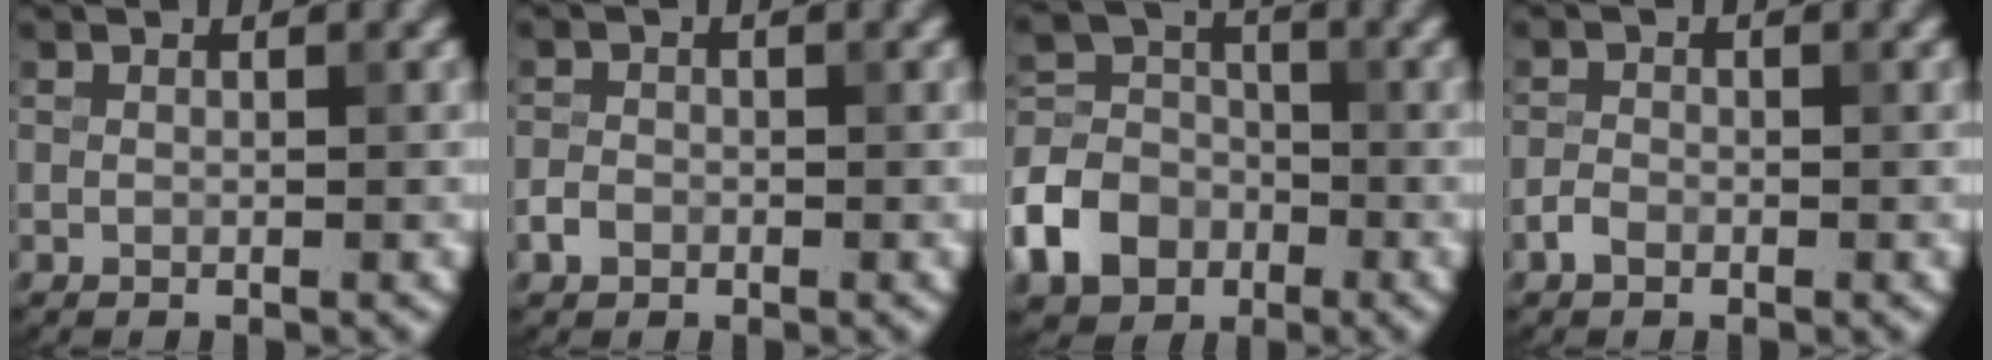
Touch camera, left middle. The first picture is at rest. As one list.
[{"total": 1.5, "force": [-0.7, 1.1, 0.6], "torque": [-0.006, 0.001, -0.018]}, {"total": 7.8, "force": [-3.6, 5.9, 3.5], "torque": [-0.080, -0.004, -0.084]}, {"total": 1.3, "force": [-0.8, 0.8, 0.7], "torque": [-0.011, 0.002, -0.020]}]